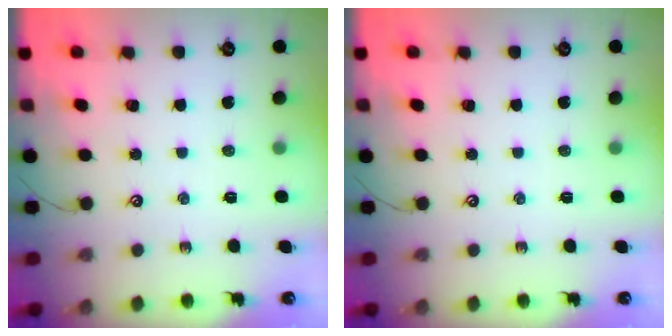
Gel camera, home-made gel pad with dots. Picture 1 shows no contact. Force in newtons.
{"total": 0.0}